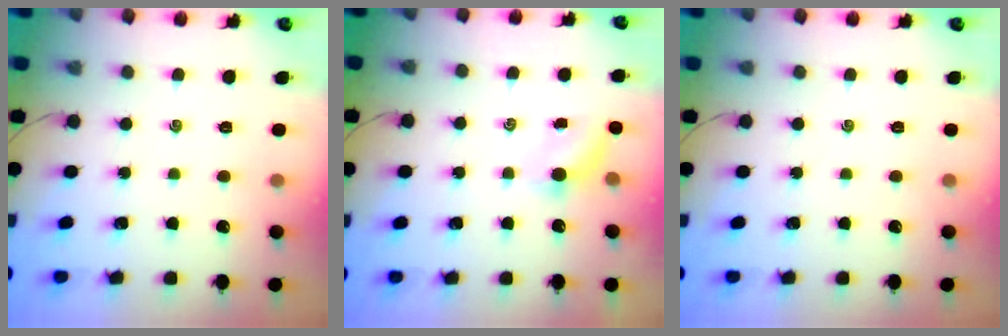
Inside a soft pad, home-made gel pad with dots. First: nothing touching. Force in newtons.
{"total": 5.4, "press": 5.2, "slide": 1.3}
{"total": 0.0}